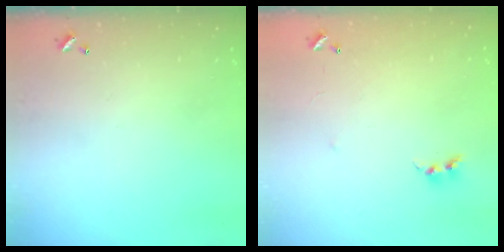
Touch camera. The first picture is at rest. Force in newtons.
{"total": 6.8, "press": 6.8, "slide": 0.2}